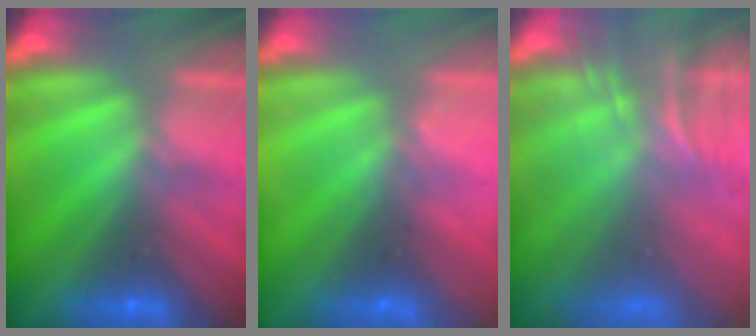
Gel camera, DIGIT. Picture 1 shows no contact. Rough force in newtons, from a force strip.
{"total": 2.3}
{"total": 7.2}